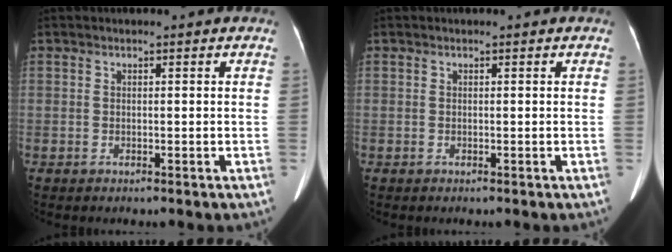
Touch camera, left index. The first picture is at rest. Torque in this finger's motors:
{"motor_torque": [0.13, -0.02, 0.03, 0.02]}